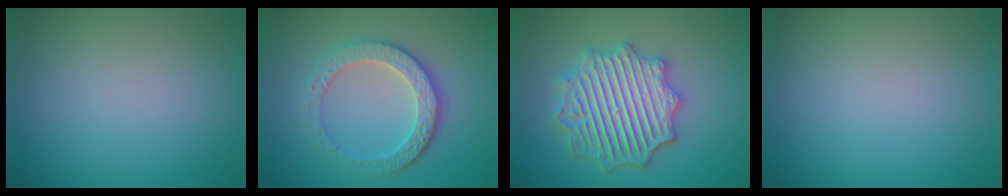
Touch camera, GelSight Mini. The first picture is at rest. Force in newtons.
{"total": 4.2, "press": 3.5, "slide": 2.3}
{"total": 6.8, "press": 6.7, "slide": 1.1}
{"total": 0.0}